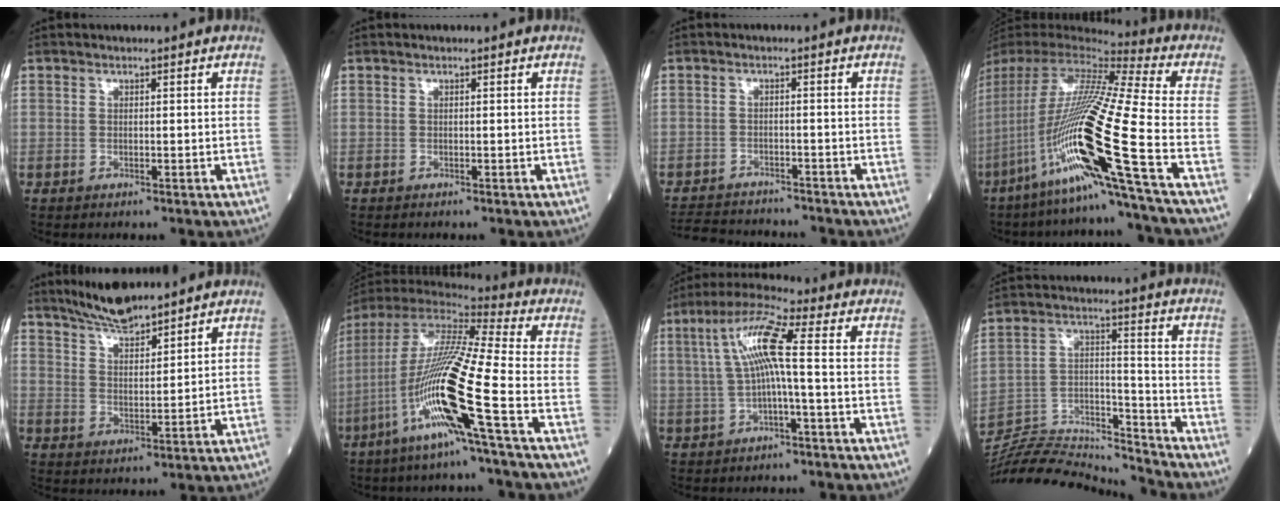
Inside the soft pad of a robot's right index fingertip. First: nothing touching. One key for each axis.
{"total": 0.0}
{"total": 8.8, "fx": -8.3, "fy": 2.0, "fz": 1.9, "tx": -0.036, "ty": -0.001, "tz": -0.121}
{"total": 24.8, "fx": -9.4, "fy": -1.0, "fz": 22.9, "tx": -0.457, "ty": -0.035, "tz": -0.183}
{"total": 7.0, "fx": 6.4, "fy": 0.7, "fz": 2.7, "tx": -0.059, "ty": 0.002, "tz": 0.125}
{"total": 18.9, "fx": -6.9, "fy": -0.8, "fz": 17.5, "tx": -0.363, "ty": -0.022, "tz": -0.145}
{"total": 8.5, "fx": 0.5, "fy": 0.2, "fz": 8.5, "tx": -0.166, "ty": 0.027, "tz": 0.008}
{"total": 17.6, "fx": -17.5, "fy": 0.3, "fz": 2.1, "tx": -0.040, "ty": 0.034, "tz": -0.287}